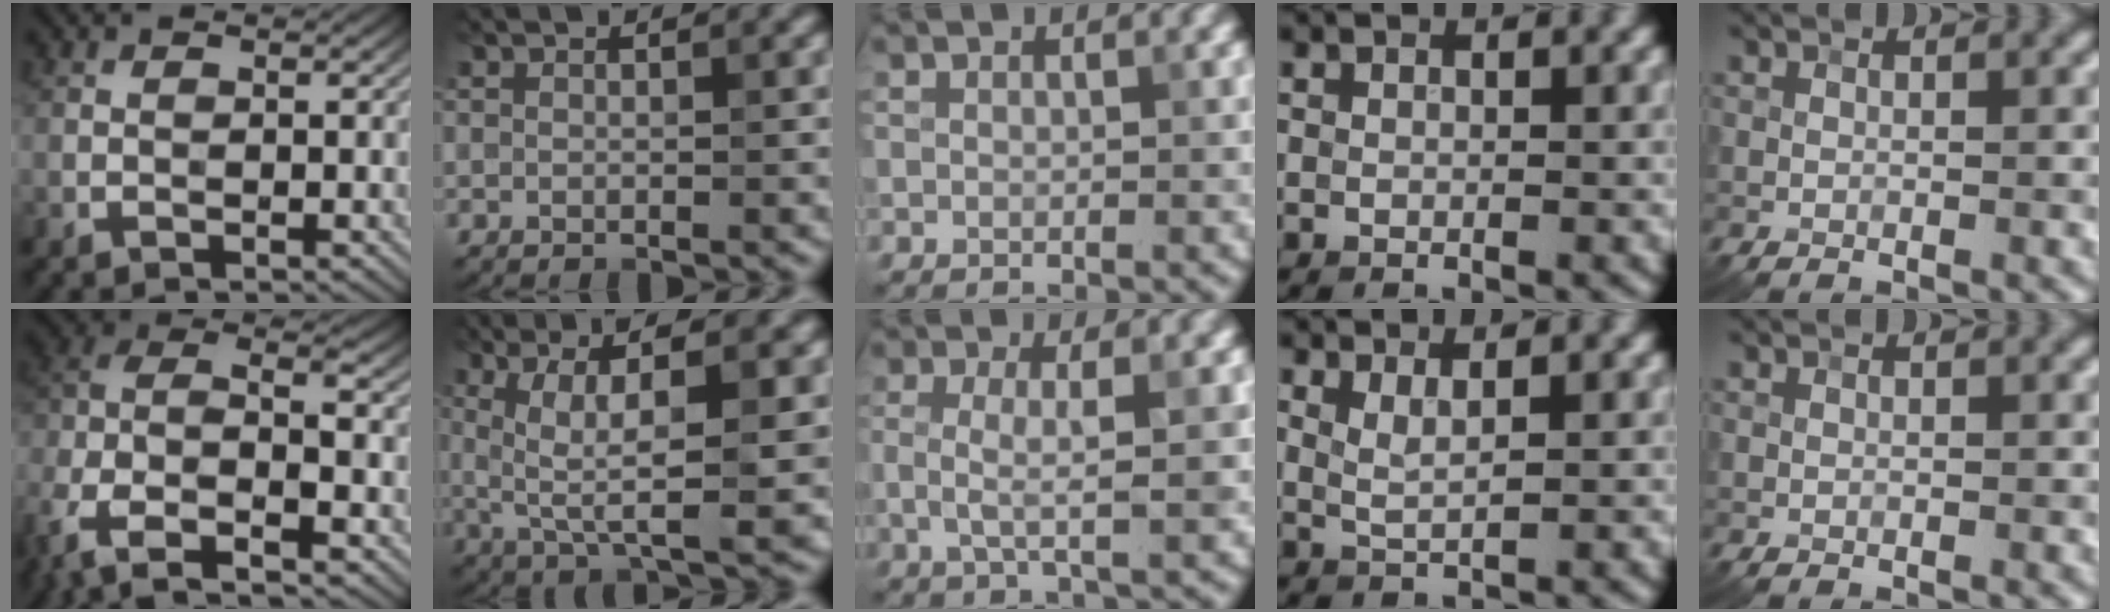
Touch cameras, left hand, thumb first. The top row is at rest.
{"thumb": {"total": 10.6, "force": [-5.9, 4.3, 7.6], "torque": [-0.167, -0.006, -0.127]}, "index": {"total": 7.5, "force": [1.3, 1.8, 7.2], "torque": [-0.127, -0.003, 0.026]}, "middle": {"total": 3.0, "force": [-0.2, 0.5, 3.0], "torque": [-0.066, -0.003, -0.003]}, "ring": {"total": 1.7, "force": [1.0, 0.5, 1.2], "torque": [-0.023, -0.005, 0.020]}}